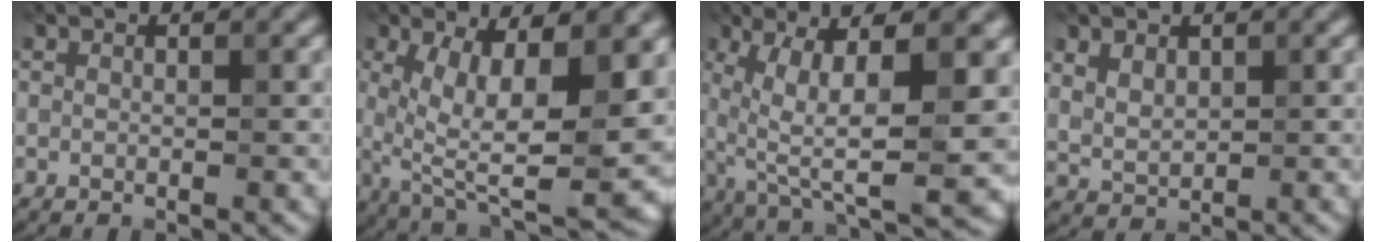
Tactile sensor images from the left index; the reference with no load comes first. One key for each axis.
{"total": 11.5, "fx": 1.3, "fy": 4.0, "fz": 10.7, "tx": -0.182, "ty": -0.021, "tz": 0.028}
{"total": 11.1, "fx": 1.9, "fy": 3.3, "fz": 10.4, "tx": -0.179, "ty": -0.004, "tz": 0.037}
{"total": 1.9, "fx": 0.9, "fy": 1.3, "fz": 1.0, "tx": -0.032, "ty": -0.007, "tz": 0.025}